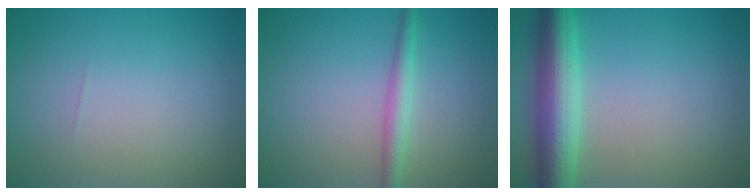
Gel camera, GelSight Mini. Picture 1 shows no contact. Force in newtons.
{"total": 2.2, "press": 2.2, "slide": 0.1}
{"total": 6.6, "press": 6.6, "slide": 0.1}